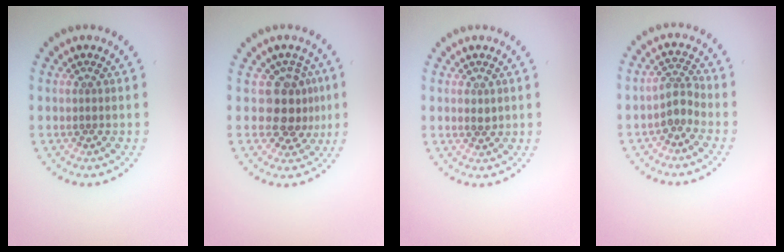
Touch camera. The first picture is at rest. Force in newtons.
{"total": 3.6, "press": 3.0, "slide": 2.0}
{"total": 1.0, "press": 1.0, "slide": 0.2}
{"total": 2.2, "press": 1.7, "slide": 1.5}